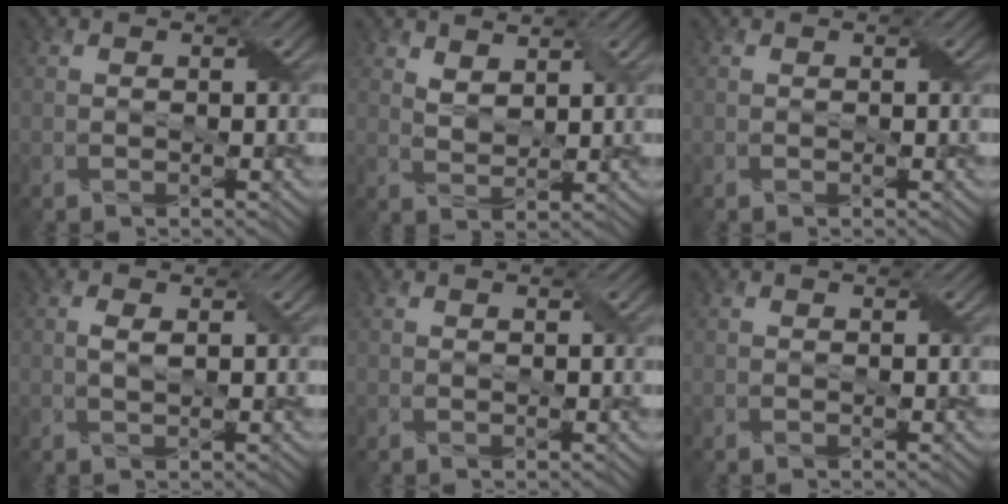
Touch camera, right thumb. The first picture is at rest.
{"total": 2.6, "force": [1.8, 1.1, 1.4], "torque": [-0.036, -0.005, 0.041]}
{"total": 0.0}
{"total": 1.7, "force": [0.3, 0.6, 1.5], "torque": [-0.038, 0.003, 0.007]}
{"total": 0.0}
{"total": 0.0}